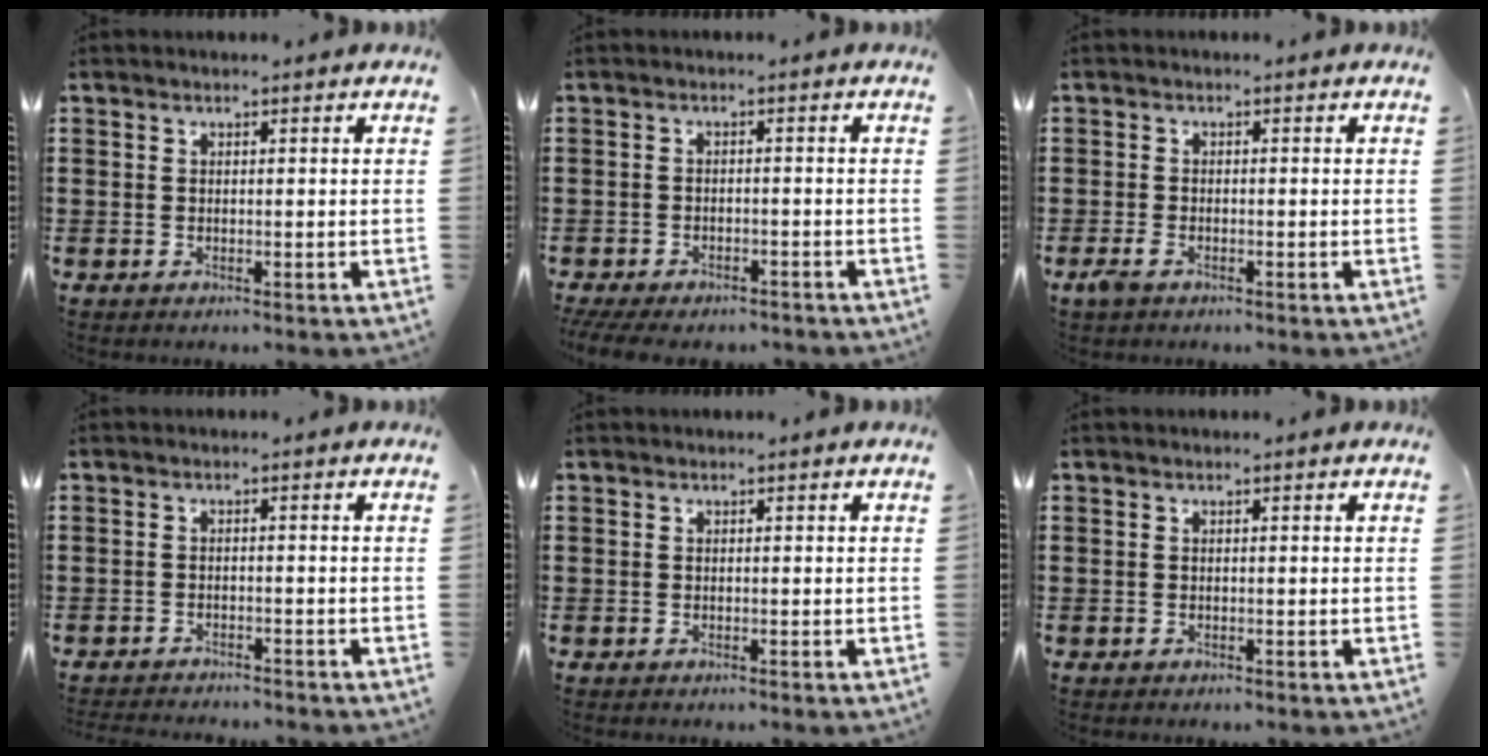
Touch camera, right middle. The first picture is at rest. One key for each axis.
{"total": 2.7, "fx": -2.6, "fy": 0.4, "fz": 0.5, "tx": -0.021, "ty": -0.005, "tz": -0.056}
{"total": 1.7, "fx": -1.0, "fy": 0.8, "fz": 1.2, "tx": -0.039, "ty": -0.006, "tz": -0.024}
{"total": 1.6, "fx": -1.6, "fy": 0.0, "fz": 0.0, "tx": -0.005, "ty": 0.002, "tz": -0.033}
{"total": 0.0}
{"total": 0.0}